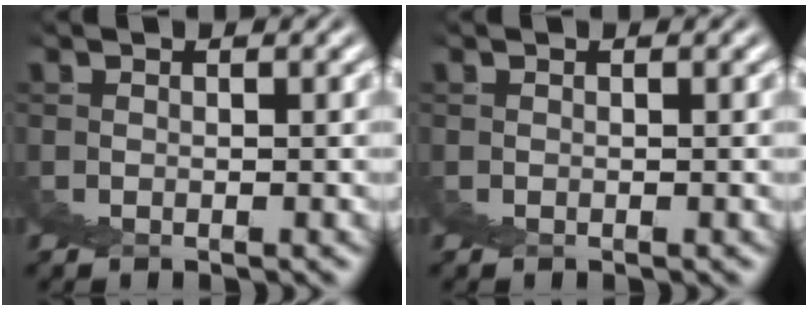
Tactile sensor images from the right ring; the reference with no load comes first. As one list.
[{"total": 0.0}]